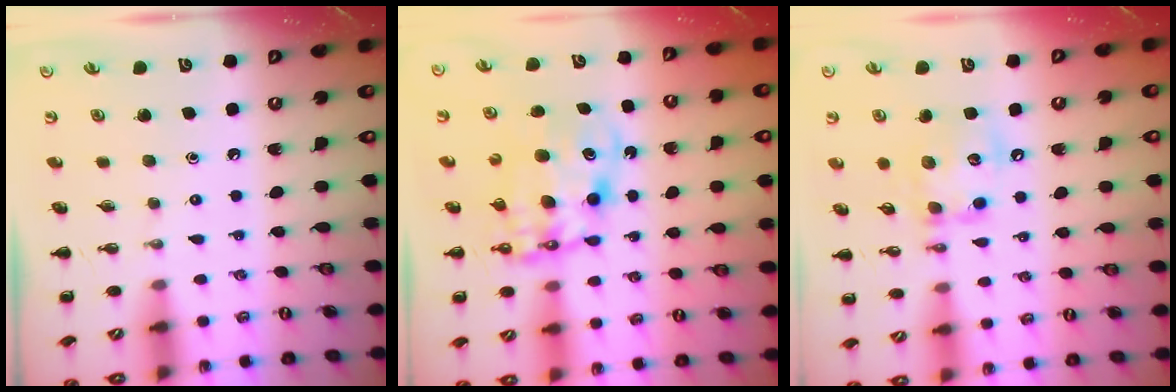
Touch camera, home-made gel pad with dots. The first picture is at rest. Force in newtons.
{"total": 10.5, "press": 10.1, "slide": 2.9}
{"total": 13.2, "press": 13.1, "slide": 1.3}